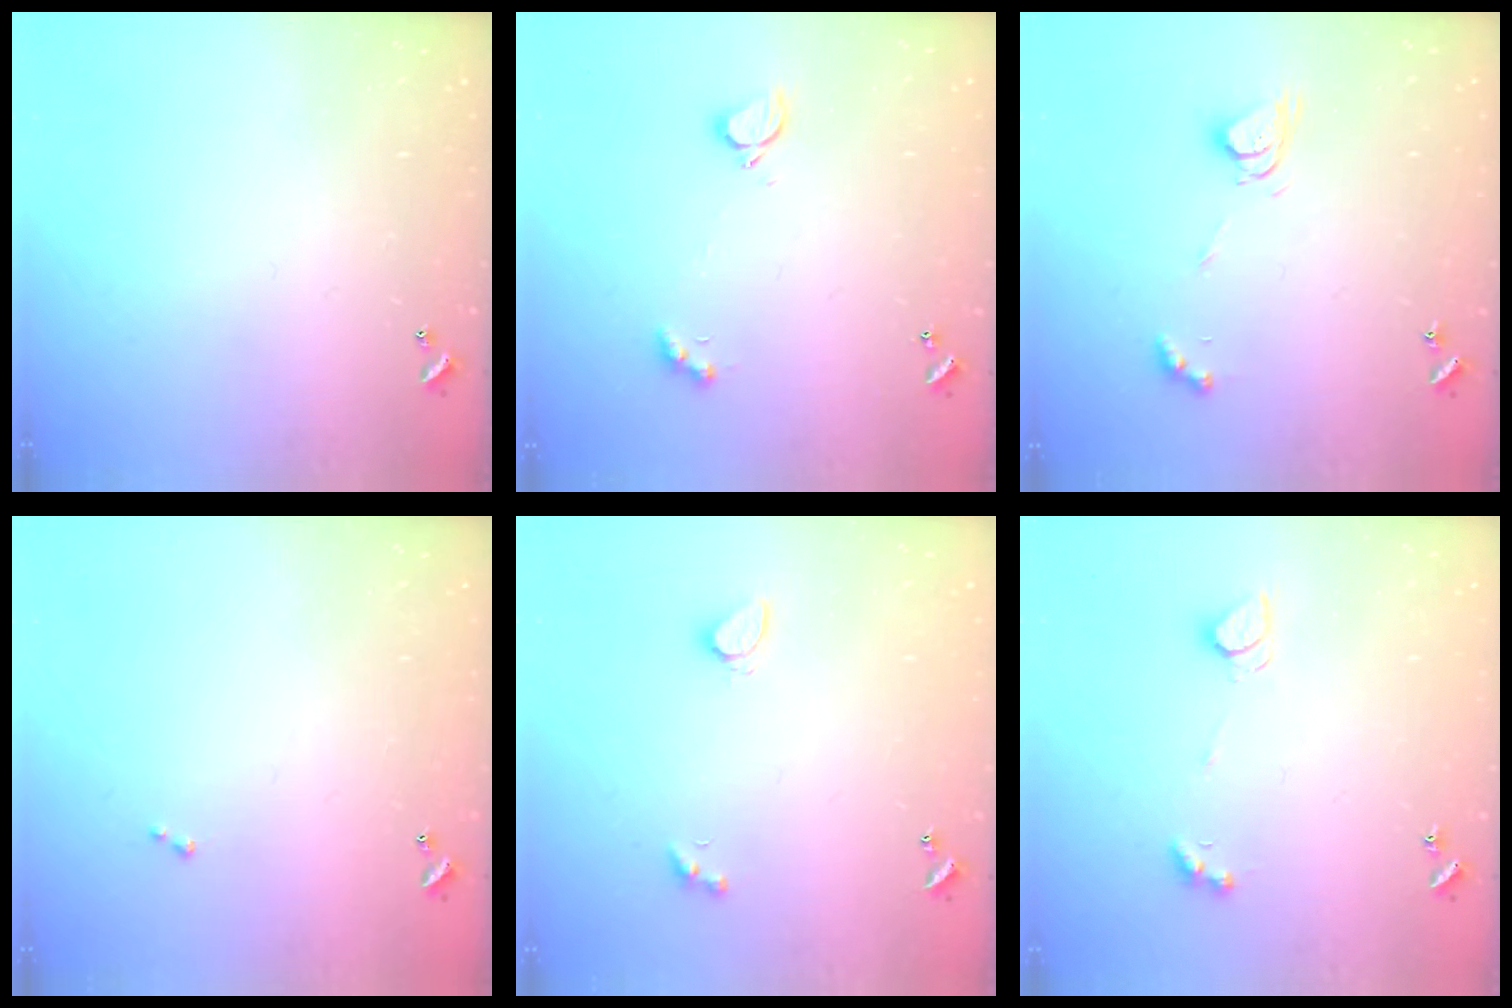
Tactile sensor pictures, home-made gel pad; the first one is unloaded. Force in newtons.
{"total": 2.9, "press": 2.9, "slide": 0.6}
{"total": 6.3, "press": 6.3, "slide": 0.3}
{"total": 0.0}
{"total": 2.1, "press": 2.0, "slide": 0.4}
{"total": 2.2, "press": 2.2, "slide": 0.4}